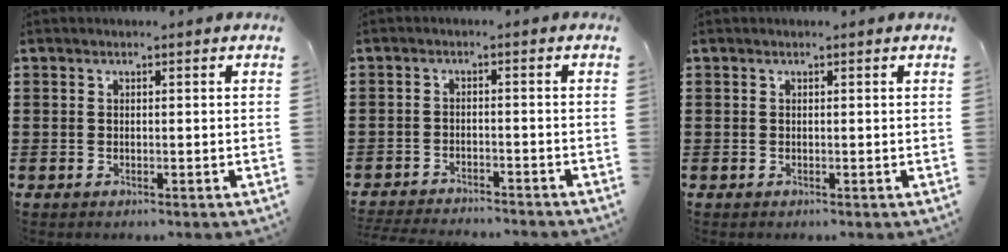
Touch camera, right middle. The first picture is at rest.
{"total": 3.0, "force": [-3.0, 0.1, 0.2], "torque": [-0.013, -0.003, -0.066]}
{"total": 0.0}